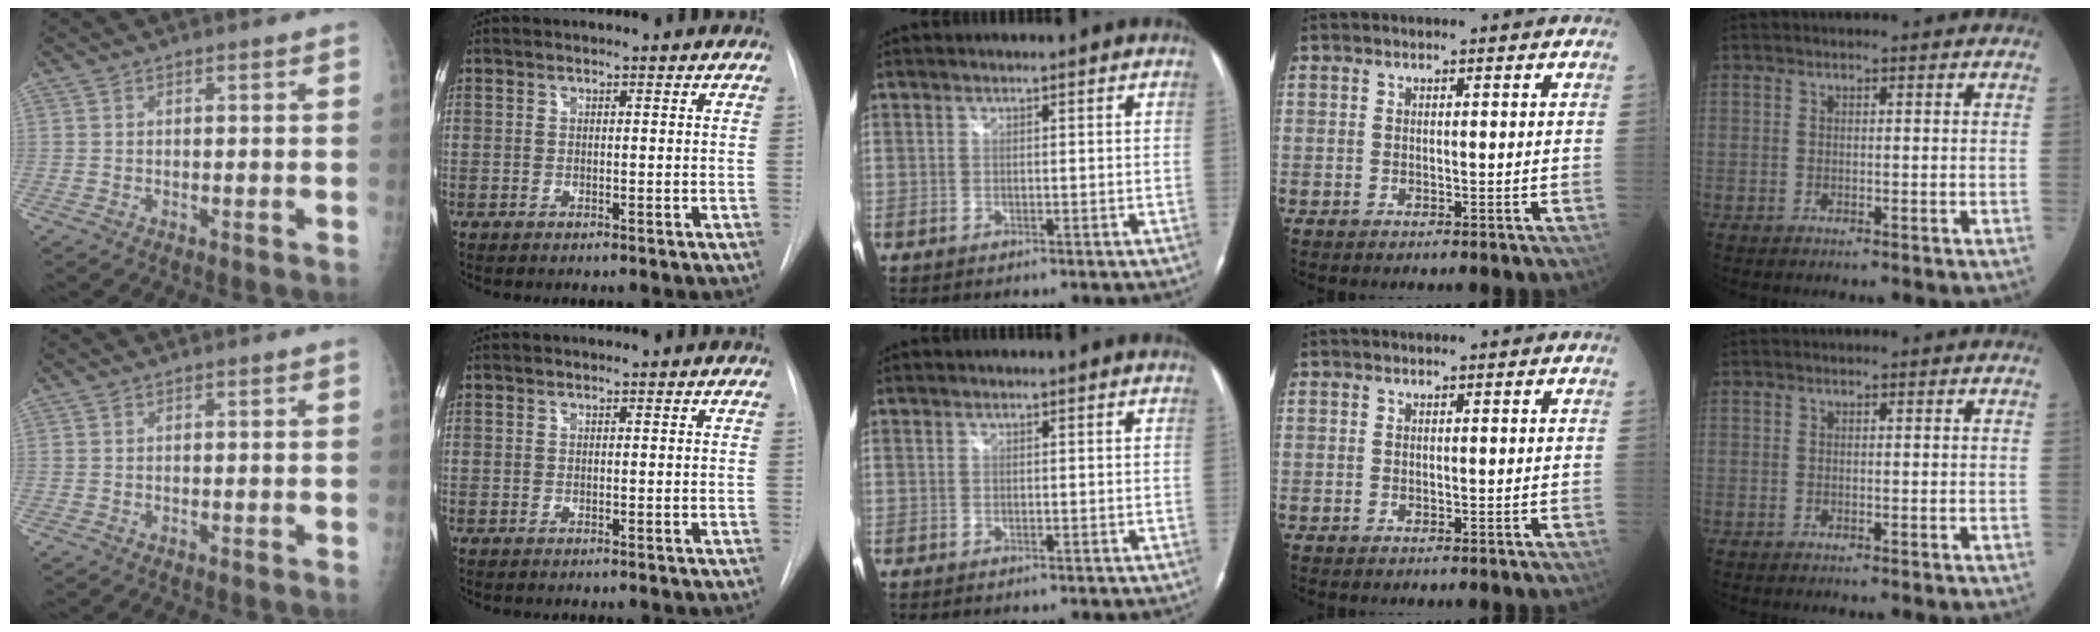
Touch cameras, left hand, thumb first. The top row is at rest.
{}